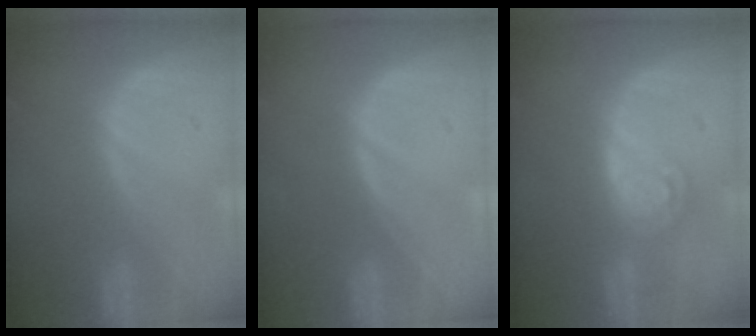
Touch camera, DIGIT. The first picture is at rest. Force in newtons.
{"total": 0.0}
{"total": 5.5, "press": 4.8, "slide": 2.6}